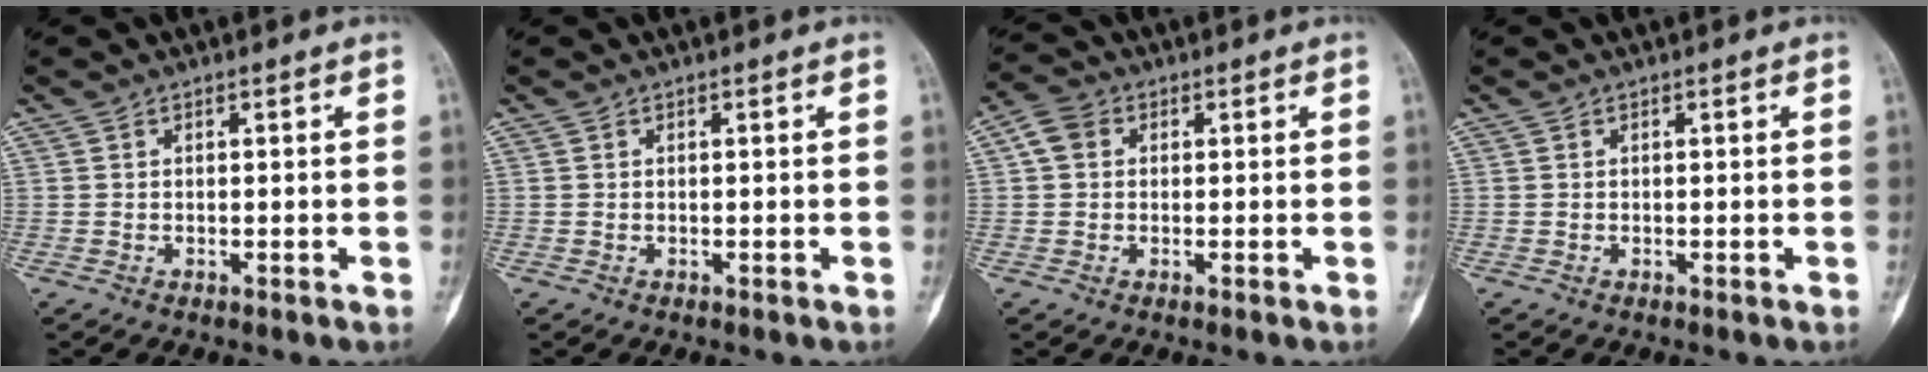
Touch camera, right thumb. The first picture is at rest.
{"total": 0.0}
{"total": 3.9, "force": [0.6, 3.3, 2.1], "torque": [-0.034, 0.011, 0.004]}
{"total": 0.0}